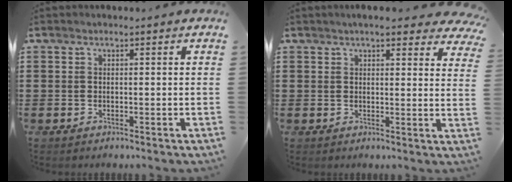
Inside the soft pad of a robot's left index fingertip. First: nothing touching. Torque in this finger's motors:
{"motor_torque": [2.14, 0.00, -0.03, -0.17]}